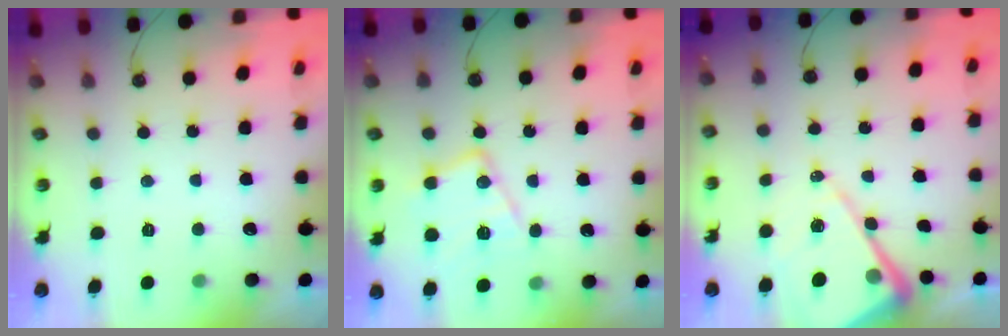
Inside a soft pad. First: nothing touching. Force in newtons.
{"total": 15.4, "press": 15.3, "slide": 0.9}
{"total": 13.1, "press": 13.1, "slide": 1.4}